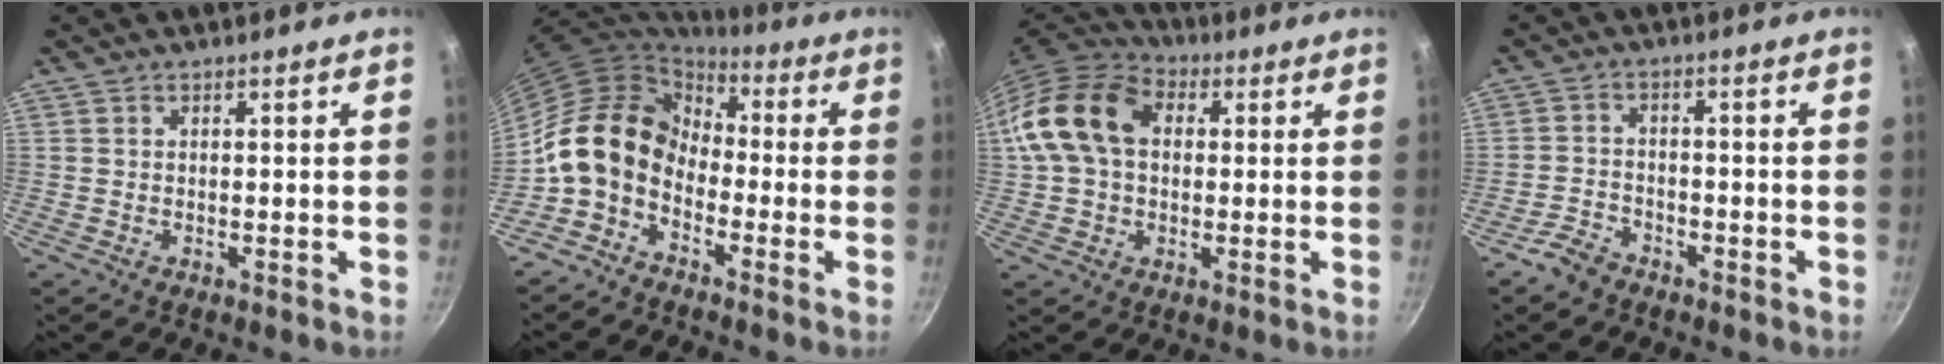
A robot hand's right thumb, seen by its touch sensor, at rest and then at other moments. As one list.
[{"total": 11.8, "force": [-2.5, 9.1, 7.2], "torque": [-0.101, 0.041, -0.069]}, {"total": 14.9, "force": [2.2, 10.8, 10.1], "torque": [-0.167, 0.027, 0.022]}, {"total": 4.2, "force": [-3.3, 2.2, 1.5], "torque": [-0.028, 0.031, -0.062]}]